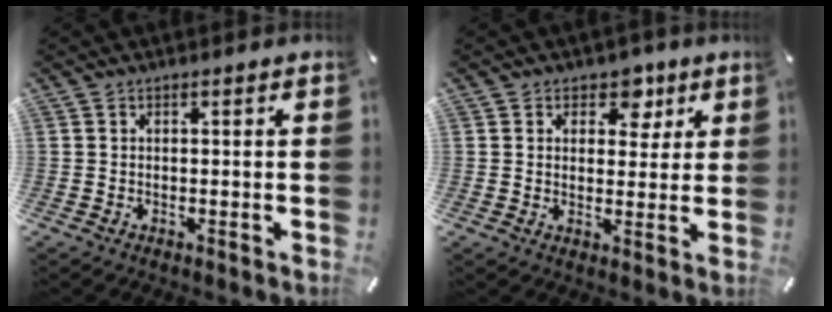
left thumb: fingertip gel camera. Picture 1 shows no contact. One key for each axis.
{"total": 6.1, "fx": 2.8, "fy": 4.8, "fz": 2.6, "tx": -0.010, "ty": -0.013, "tz": 0.040}